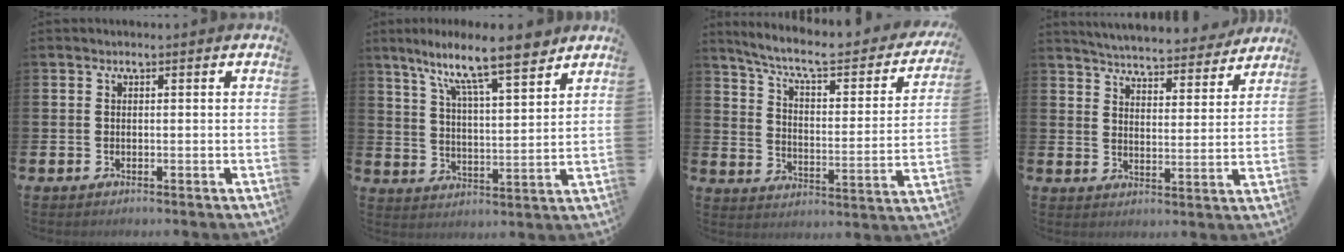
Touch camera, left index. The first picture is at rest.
{"total": 10.5, "force": [8.8, 1.1, 5.8], "torque": [-0.131, -0.052, 0.148]}
{"total": 7.6, "force": [6.4, 1.7, 3.7], "torque": [-0.099, -0.045, 0.102]}
{"total": 5.3, "force": [5.2, 0.5, 0.8], "torque": [-0.036, -0.042, 0.088]}